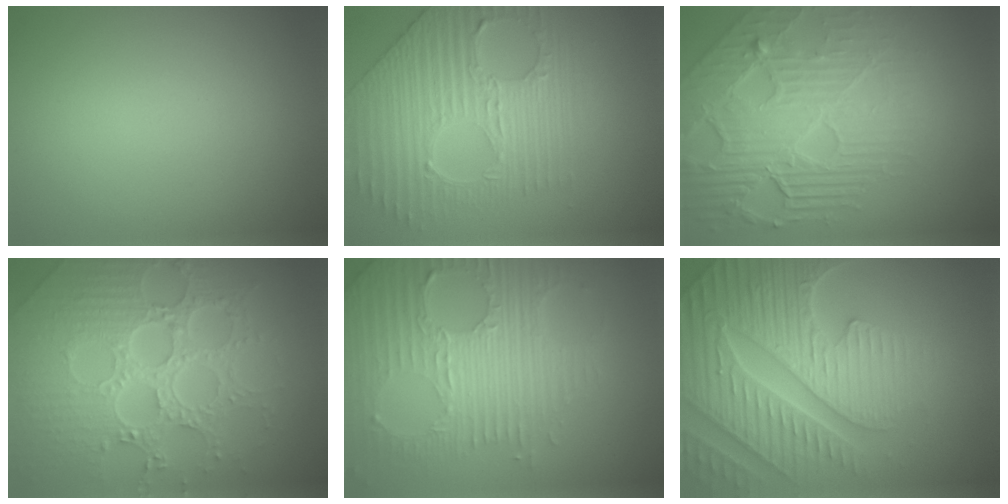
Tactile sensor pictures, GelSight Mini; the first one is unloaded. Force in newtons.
{"total": 5.3, "press": 5.0, "slide": 1.9}
{"total": 8.6, "press": 5.8, "slide": 6.4}
{"total": 8.1, "press": 5.9, "slide": 5.5}
{"total": 8.0, "press": 5.7, "slide": 5.6}
{"total": 7.6, "press": 7.4, "slide": 1.8}